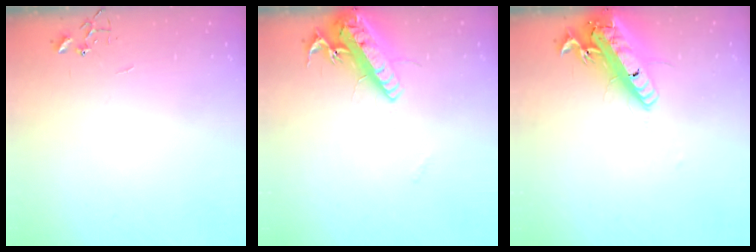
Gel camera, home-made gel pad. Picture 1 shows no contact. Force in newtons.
{"total": 16.5, "press": 16.2, "slide": 3.1}
{"total": 19.5, "press": 19.2, "slide": 3.6}